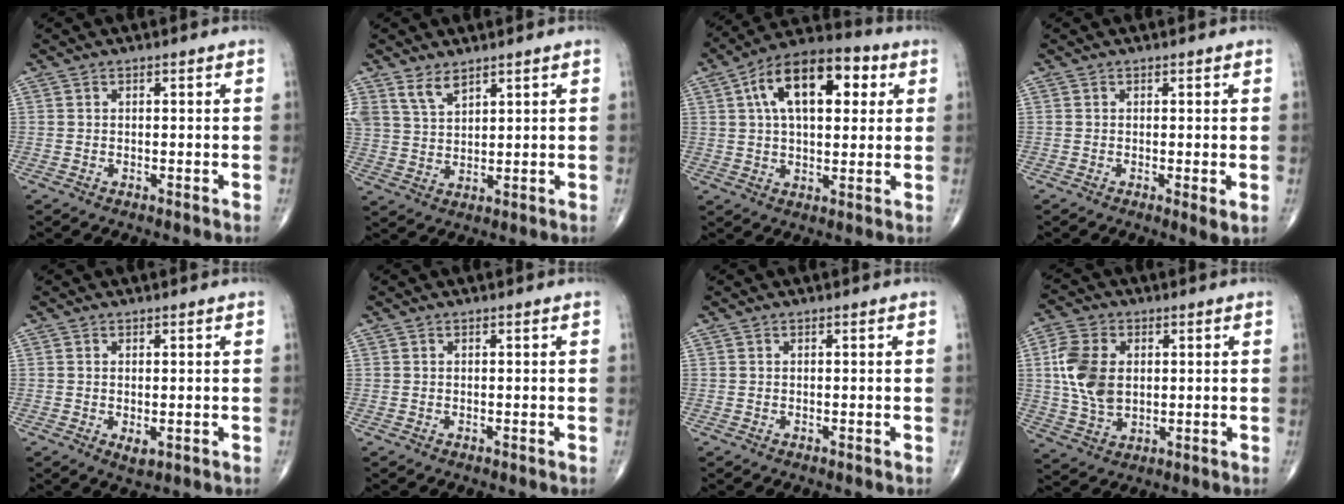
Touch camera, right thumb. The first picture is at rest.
{"total": 4.7, "force": [3.5, 2.2, 2.3], "torque": [-0.035, -0.020, 0.077]}
{"total": 17.3, "force": [5.2, 9.0, 13.8], "torque": [-0.196, 0.018, 0.075]}
{"total": 2.3, "force": [-0.3, 0.5, 2.2], "torque": [-0.039, -0.009, -0.009]}
{"total": 2.0, "force": [-0.4, 1.0, 1.7], "torque": [-0.025, -0.004, 0.000]}
{"total": 0.0}
{"total": 0.0}
{"total": 10.9, "force": [1.4, 7.4, 7.9], "torque": [-0.154, 0.000, 0.031]}